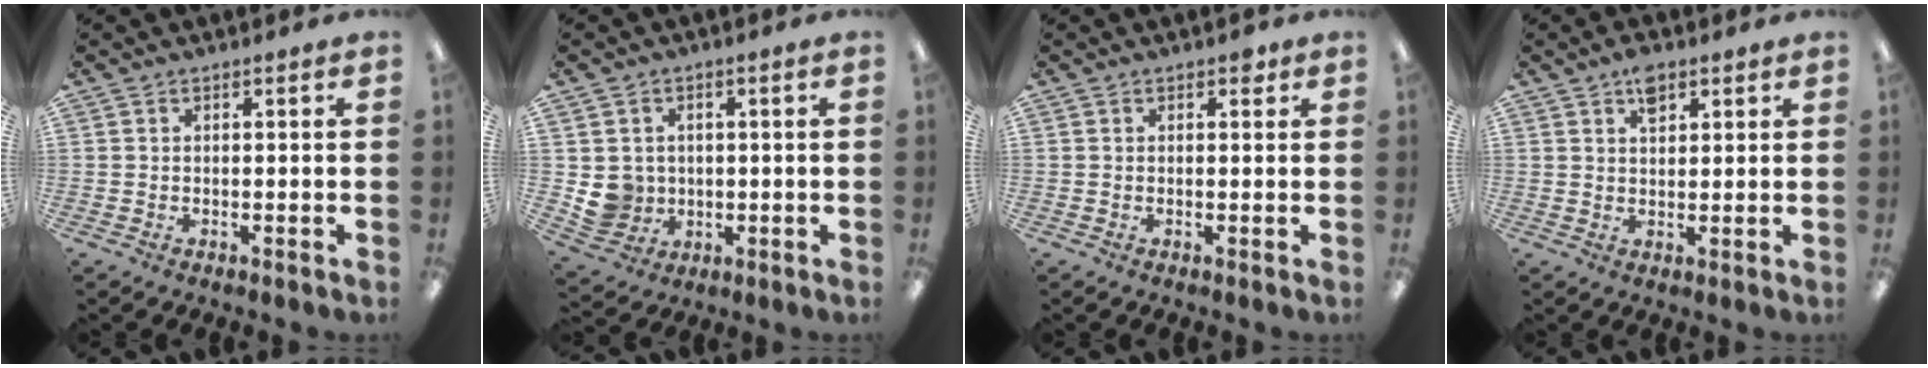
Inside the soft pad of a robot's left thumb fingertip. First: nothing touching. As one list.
[{"total": 6.7, "force": [0.3, 6.6, 1.4], "torque": [-0.038, 0.005, 0.014]}, {"total": 1.6, "force": [0.9, 0.9, 1.1], "torque": [-0.005, -0.003, 0.011]}, {"total": 4.5, "force": [2.7, 2.3, 2.7], "torque": [-0.036, -0.006, 0.044]}]